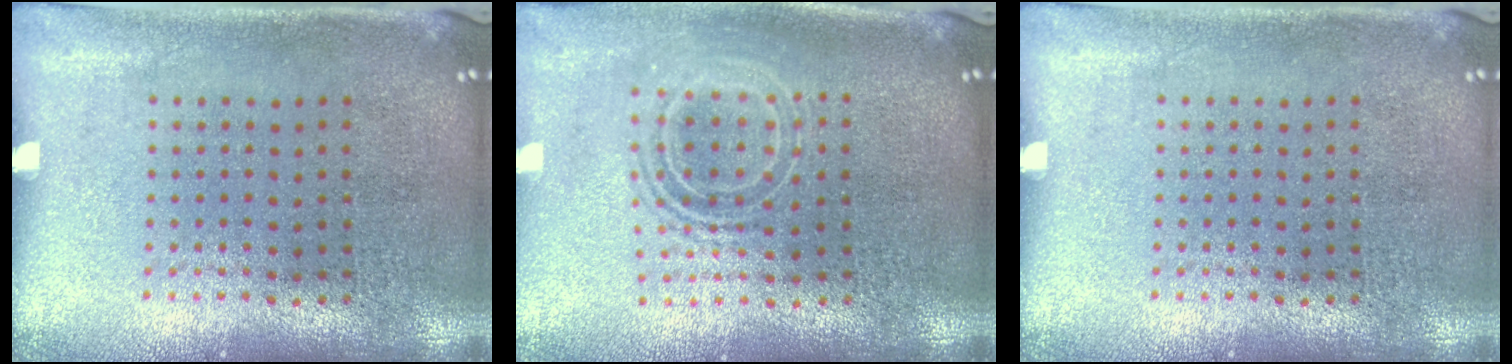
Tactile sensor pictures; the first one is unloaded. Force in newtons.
{"total": 1.6, "press": 1.2, "slide": 1.0}
{"total": 0.0}